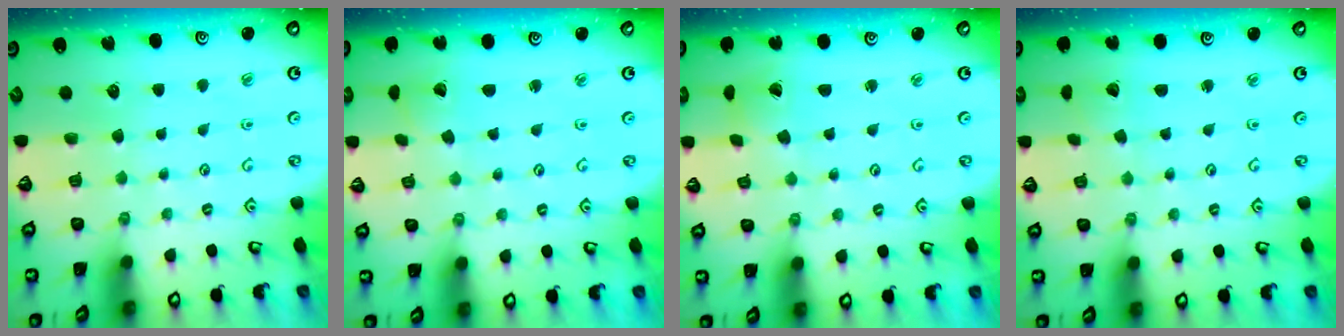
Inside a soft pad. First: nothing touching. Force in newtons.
{"total": 2.0, "press": 2.0, "slide": 0.3}
{"total": 2.0, "press": 2.0, "slide": 0.3}
{"total": 1.5, "press": 1.5, "slide": 0.0}